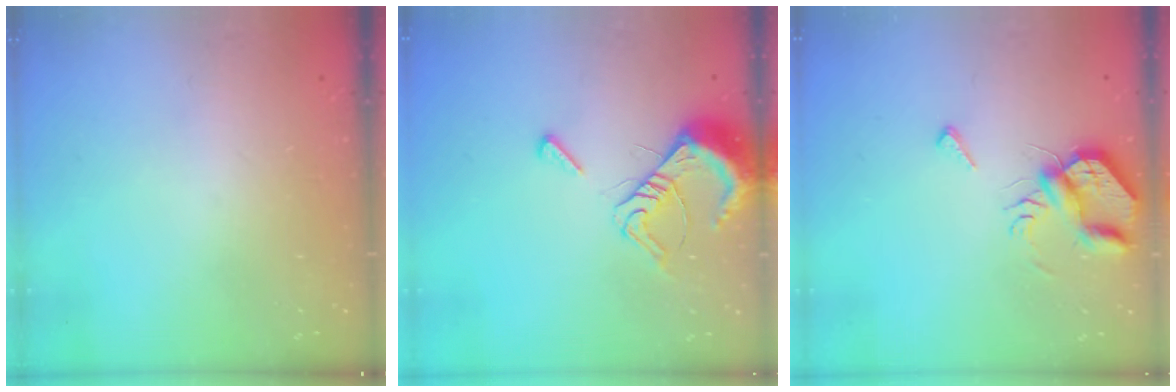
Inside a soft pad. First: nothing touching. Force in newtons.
{"total": 9.5, "press": 9.4, "slide": 1.3}
{"total": 9.0, "press": 9.0, "slide": 0.6}